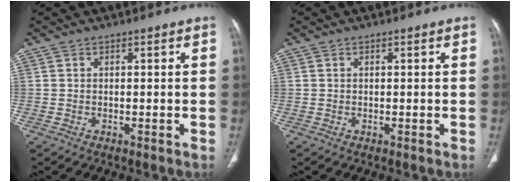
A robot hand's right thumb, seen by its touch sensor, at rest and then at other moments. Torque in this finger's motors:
{"motor_torque": [0.02, 0.01, -0.24, 0.23, 0.01]}